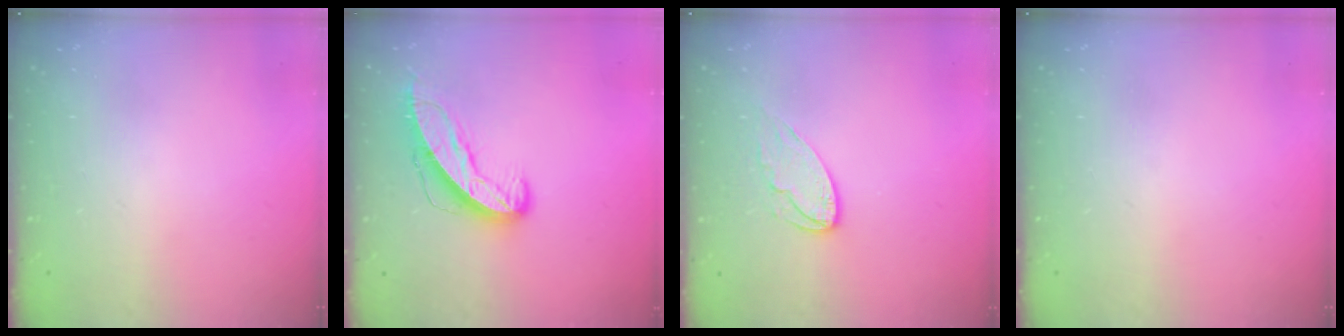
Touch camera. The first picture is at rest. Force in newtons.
{"total": 10.7, "press": 10.7, "slide": 1.1}
{"total": 8.2, "press": 8.2, "slide": 0.5}
{"total": 0.0}